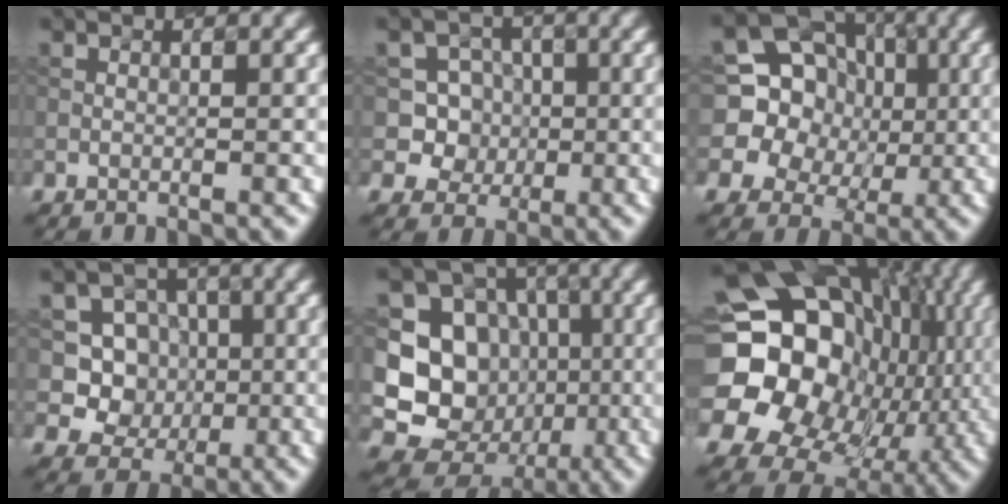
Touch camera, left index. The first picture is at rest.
{"total": 4.5, "force": [-0.2, 4.2, 1.5], "torque": [-0.010, 0.009, -0.015]}
{"total": 12.4, "force": [2.4, 11.1, 4.9], "torque": [-0.121, 0.046, 0.022]}
{"total": 6.3, "force": [0.2, 5.8, 2.2], "torque": [-0.029, 0.008, -0.008]}
{"total": 11.2, "force": [-1.2, 10.3, 4.1], "torque": [-0.091, -0.005, -0.041]}
{"total": 22.2, "force": [2.3, 18.9, 11.4], "torque": [-0.215, 0.025, 0.022]}